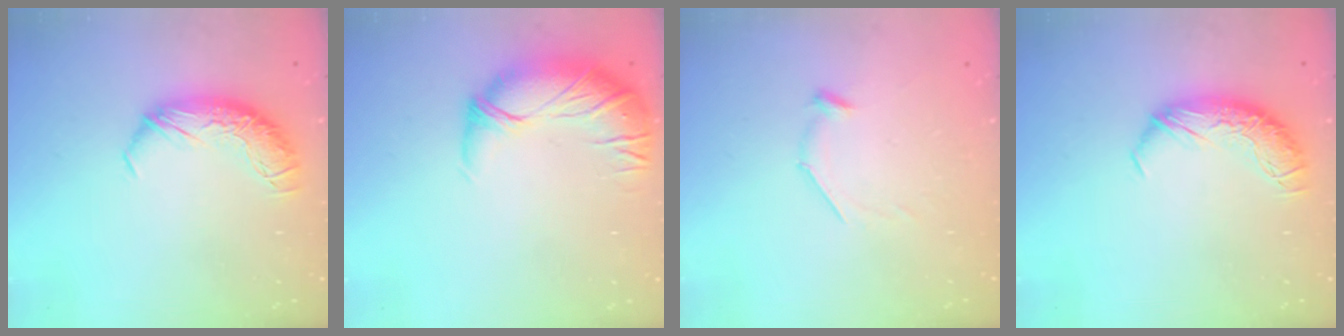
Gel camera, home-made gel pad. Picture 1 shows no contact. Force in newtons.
{"total": 2.8, "press": 1.3, "slide": 2.4}
{"total": 6.0, "press": 6.0, "slide": 0.6}
{"total": 0.0}